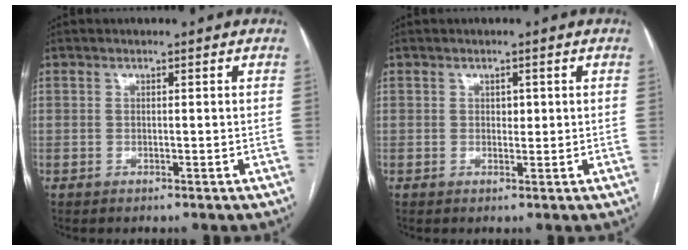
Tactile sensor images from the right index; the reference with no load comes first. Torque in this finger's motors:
{"motor_torque": [0.07, 0.02, 0.02, 0.01]}